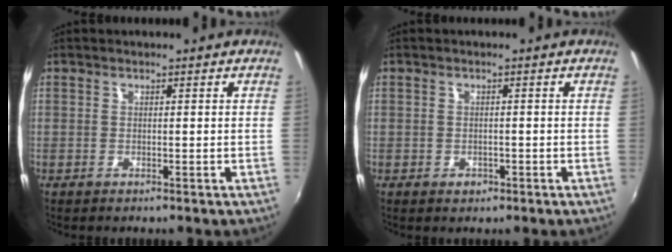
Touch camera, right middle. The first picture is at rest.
{"total": 1.5, "force": [-0.8, 1.2, 0.5], "torque": [-0.007, -0.003, -0.011]}